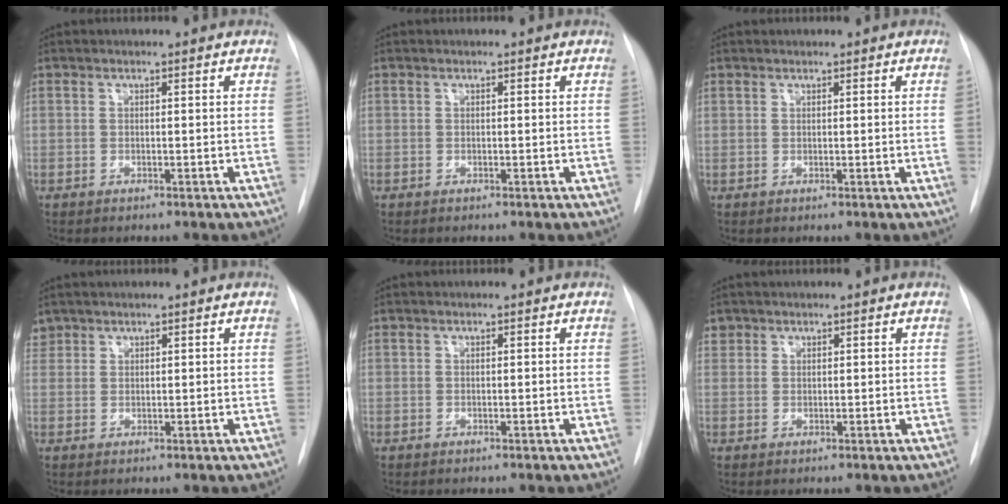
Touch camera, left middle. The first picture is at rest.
{"total": 0.0}
{"total": 0.6, "force": [0.2, -0.3, 0.5], "torque": [-0.014, -0.007, 0.004]}
{"total": 1.4, "force": [1.2, 0.8, -0.1], "torque": [0.005, 0.012, 0.024]}
{"total": 0.0}
{"total": 1.4, "force": [0.9, 1.1, 0.0], "torque": [0.013, 0.007, 0.012]}